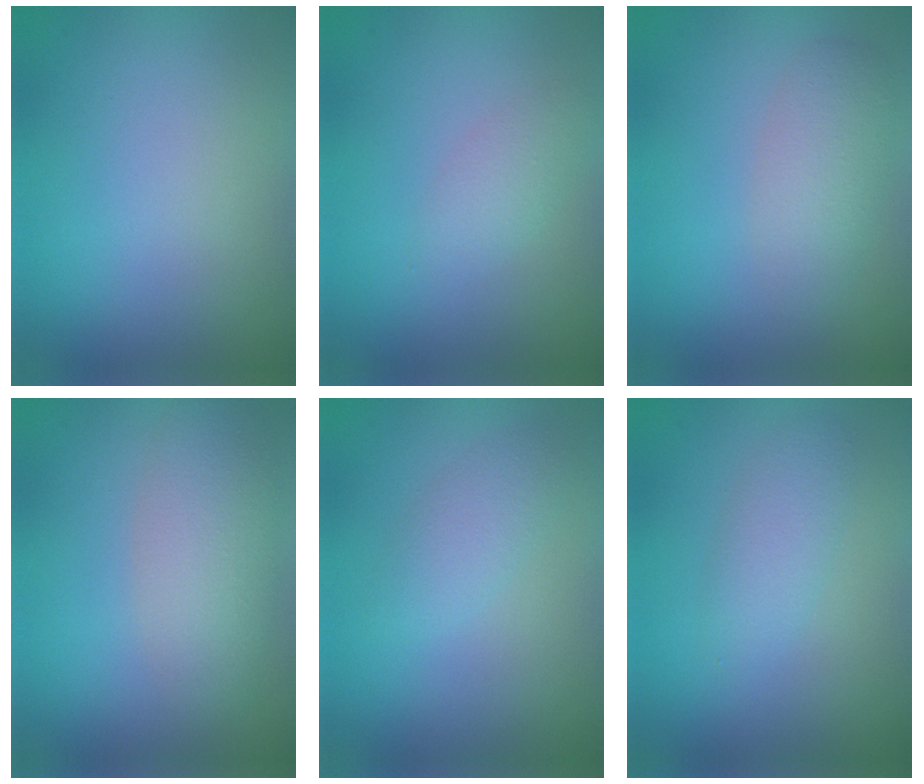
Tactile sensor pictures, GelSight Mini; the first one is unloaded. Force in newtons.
{"total": 1.6, "press": 1.6, "slide": 0.1}
{"total": 2.9, "press": 2.9, "slide": 0.1}
{"total": 4.5, "press": 4.4, "slide": 0.4}
{"total": 2.1, "press": 2.1, "slide": 0.1}
{"total": 2.2, "press": 2.2, "slide": 0.2}